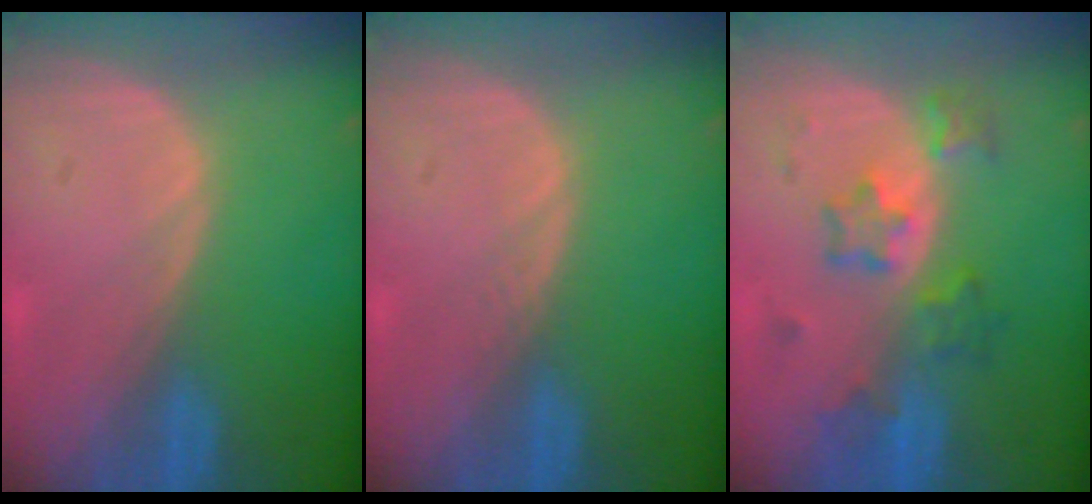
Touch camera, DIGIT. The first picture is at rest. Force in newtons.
{"total": 0.6, "press": 0.6, "slide": 0.0}
{"total": 5.9, "press": 5.9, "slide": 0.8}